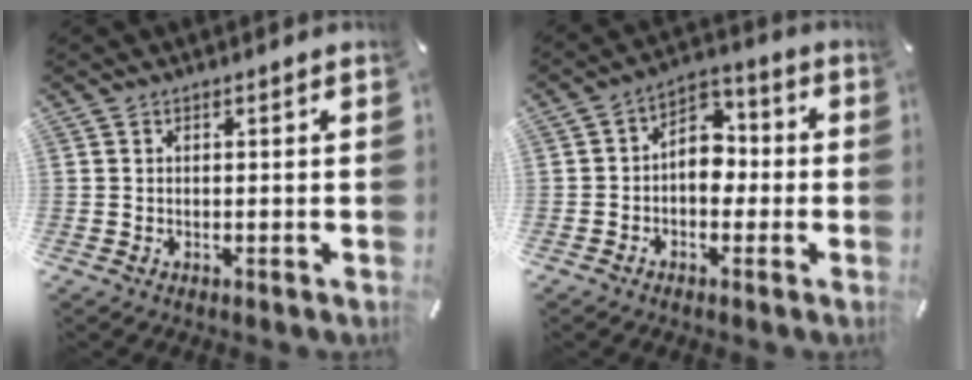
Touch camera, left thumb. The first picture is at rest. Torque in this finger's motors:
{"motor_torque": [0.03, 0.80, 0.52, -0.05, 0.25]}